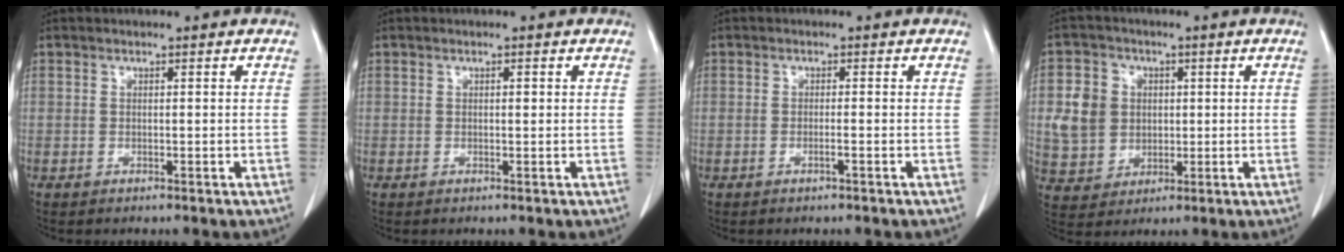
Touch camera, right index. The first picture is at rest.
{"total": 0.6, "force": [0.1, 0.2, 0.5], "torque": [-0.010, 0.000, 0.002]}
{"total": 1.0, "force": [-0.5, -0.2, 0.9], "torque": [-0.019, -0.001, -0.008]}
{"total": 8.2, "force": [1.1, 7.4, 3.3], "torque": [-0.086, 0.022, 0.030]}